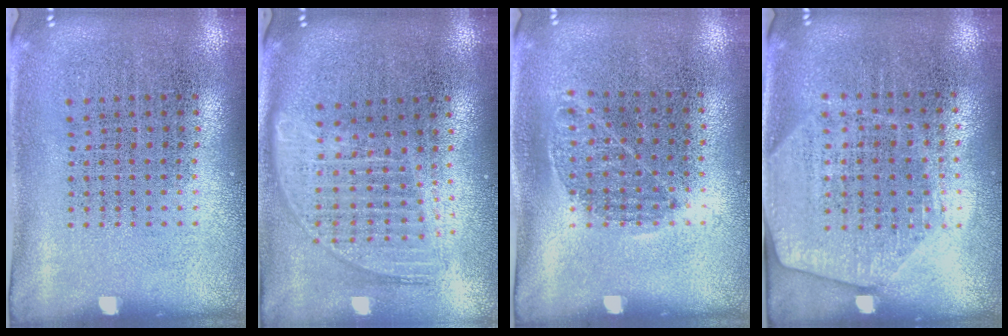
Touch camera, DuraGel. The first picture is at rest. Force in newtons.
{"total": 1.8, "press": 1.5, "slide": 0.9}
{"total": 0.9, "press": 0.7, "slide": 0.6}
{"total": 2.0, "press": 1.7, "slide": 0.9}